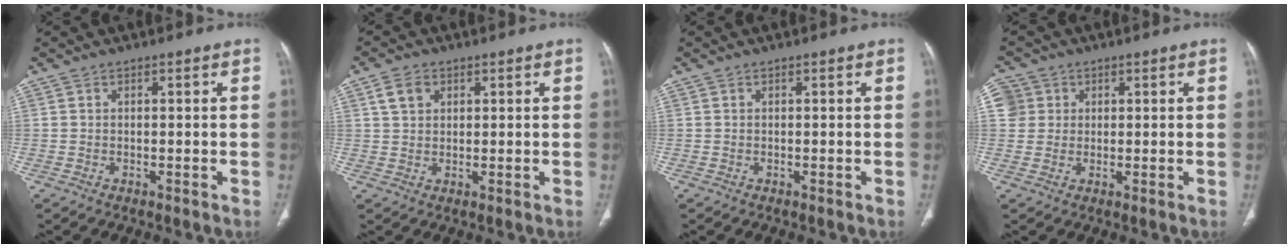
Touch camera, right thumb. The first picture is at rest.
{"total": 4.2, "force": [1.9, 3.1, 2.2], "torque": [-0.030, -0.004, 0.038]}
{"total": 0.0}
{"total": 4.8, "force": [1.5, 4.5, 0.6], "torque": [0.004, 0.005, 0.030]}